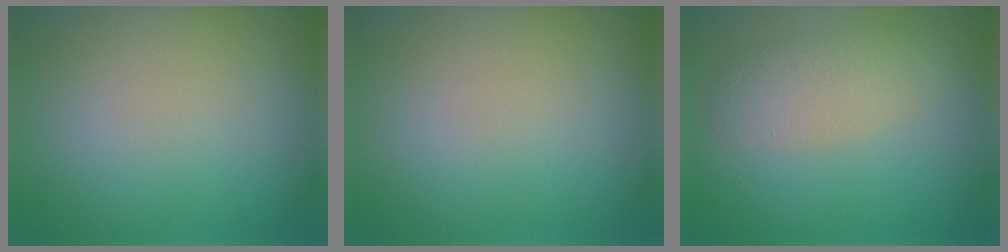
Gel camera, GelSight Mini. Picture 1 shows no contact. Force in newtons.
{"total": 0.0}
{"total": 3.2, "press": 3.2, "slide": 0.1}